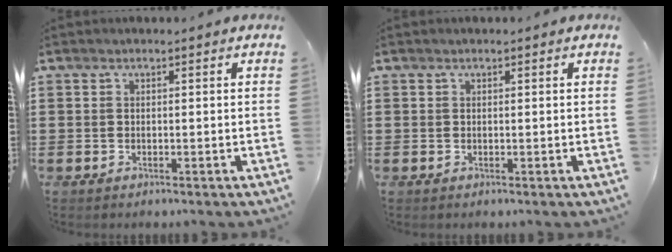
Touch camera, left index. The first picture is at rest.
{"total": 0.0}